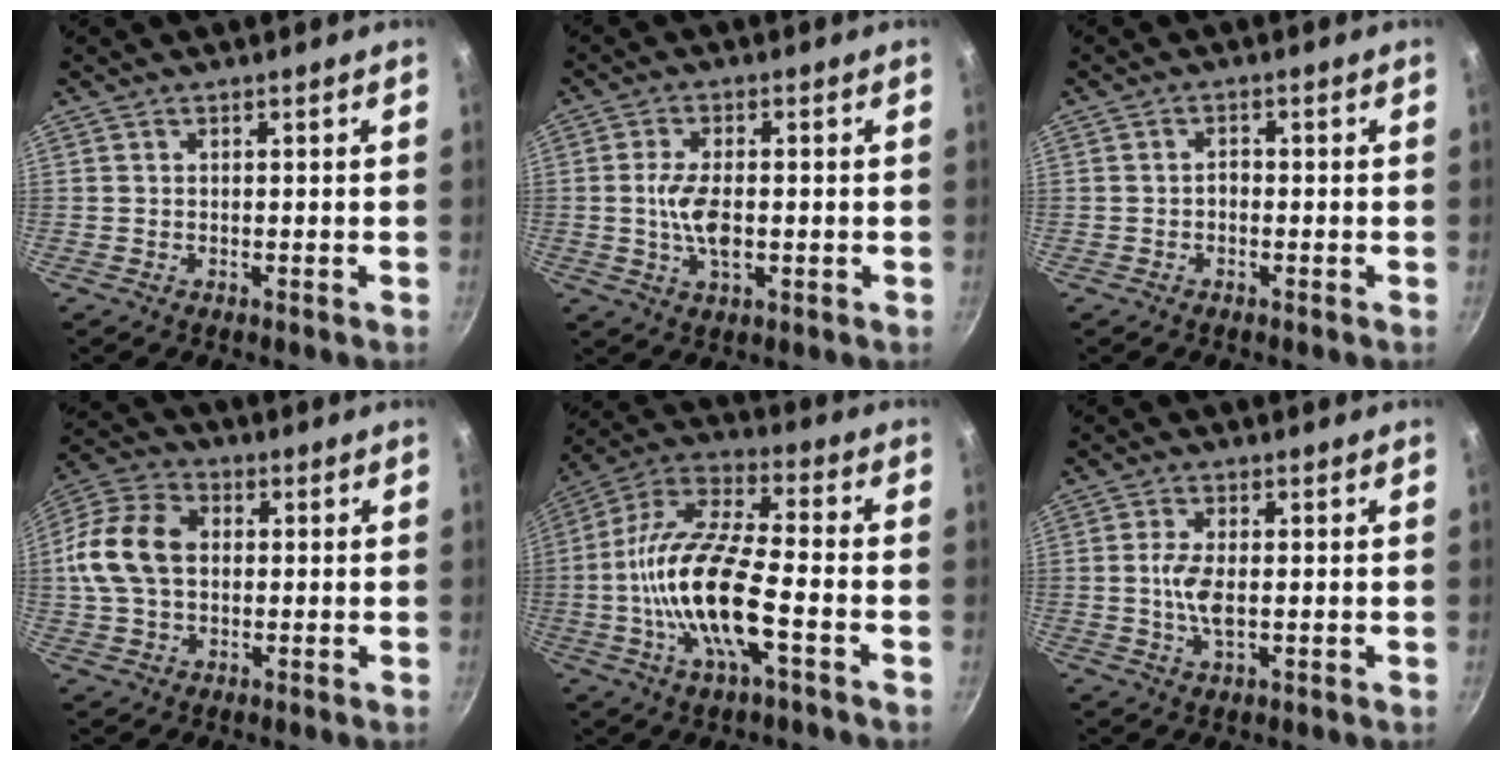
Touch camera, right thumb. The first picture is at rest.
{"total": 6.8, "force": [-0.6, 3.1, 6.0], "torque": [-0.118, -0.001, -0.014]}
{"total": 1.3, "force": [-0.6, 0.8, 0.8], "torque": [-0.009, 0.011, -0.010]}
{"total": 13.5, "force": [0.9, 9.6, 9.5], "torque": [-0.165, 0.024, 0.003]}
{"total": 18.5, "force": [-4.4, 6.1, 16.9], "torque": [-0.326, 0.037, -0.102]}
{"total": 5.4, "force": [-0.2, 2.3, 4.9], "torque": [-0.105, -0.002, -0.007]}